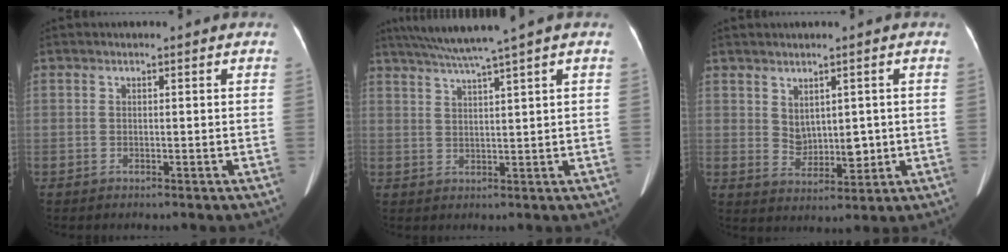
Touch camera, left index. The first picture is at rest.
{"total": 7.5, "force": [5.8, -1.8, 4.4], "torque": [-0.074, 0.015, 0.099]}
{"total": 4.6, "force": [0.7, 3.2, 3.3], "torque": [-0.057, 0.000, 0.029]}